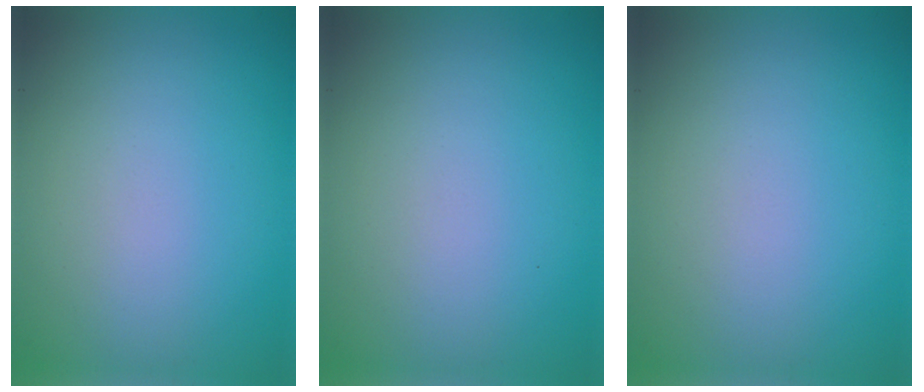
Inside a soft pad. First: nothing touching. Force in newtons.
{"total": 0.0}
{"total": 0.0}